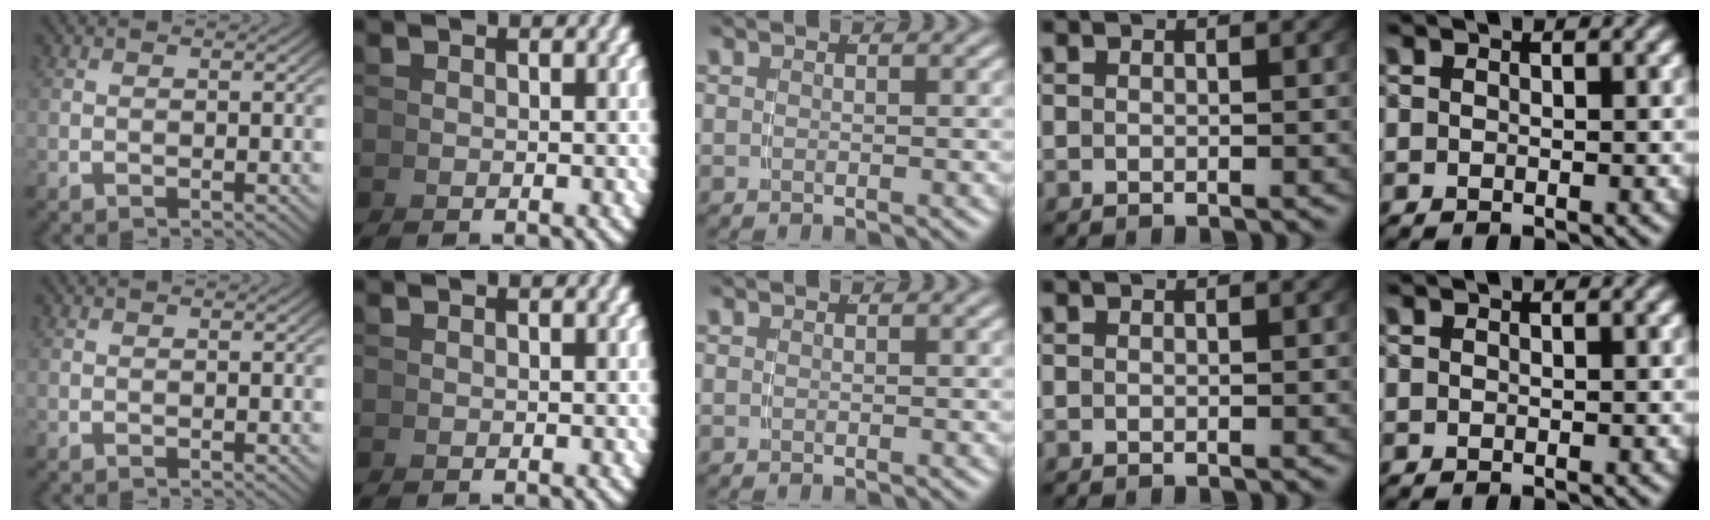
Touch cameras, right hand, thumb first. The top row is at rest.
{"ring": {"total": 0.7, "force": [-0.1, -0.6, -0.3], "torque": [0.004, -0.013, 0.009]}}